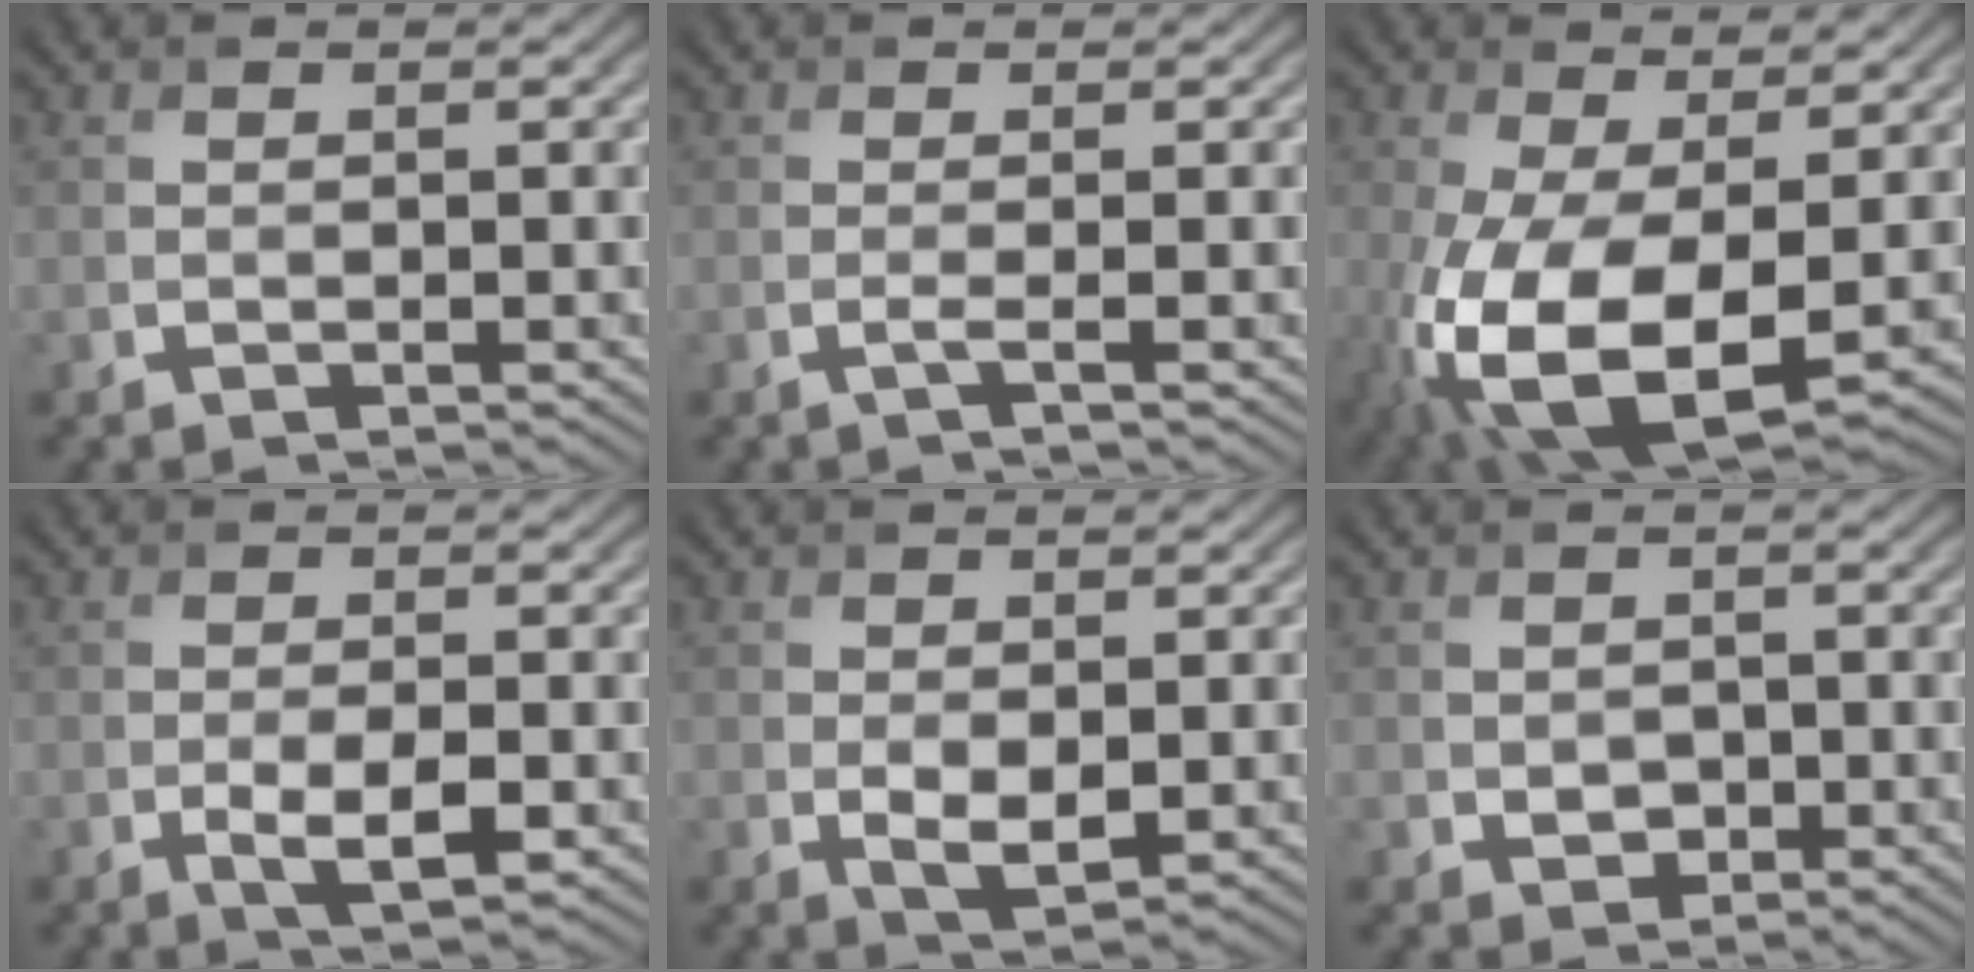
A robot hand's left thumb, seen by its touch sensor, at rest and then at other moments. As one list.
[{"total": 1.3, "force": [-0.4, 0.1, 1.3], "torque": [-0.023, 0.000, -0.013]}, {"total": 12.6, "force": [-2.8, 6.4, 10.5], "torque": [-0.255, -0.041, -0.038]}, {"total": 3.7, "force": [-1.3, 1.4, 3.2], "torque": [-0.065, -0.010, -0.020]}, {"total": 2.9, "force": [-0.3, 1.7, 2.4], "torque": [-0.047, -0.010, 0.001]}, {"total": 1.8, "force": [-0.5, 1.5, 0.8], "torque": [-0.018, -0.009, -0.008]}]